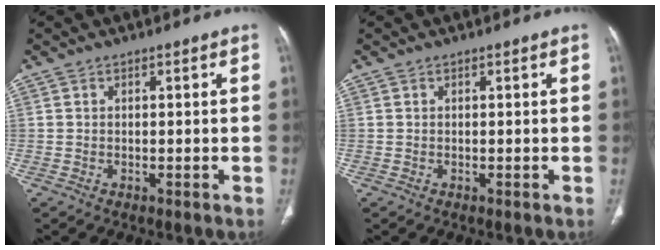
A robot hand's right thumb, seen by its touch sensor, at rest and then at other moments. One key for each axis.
{"total": 0.0}